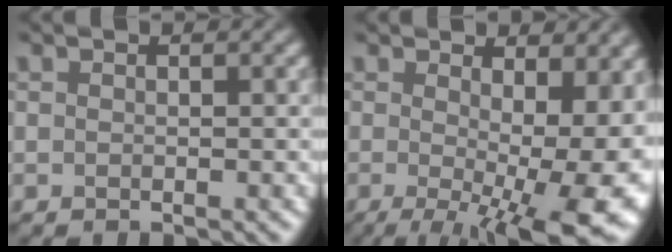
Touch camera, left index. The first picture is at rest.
{"total": 13.5, "force": [-0.3, 5.0, 12.5], "torque": [-0.153, -0.012, 0.024]}